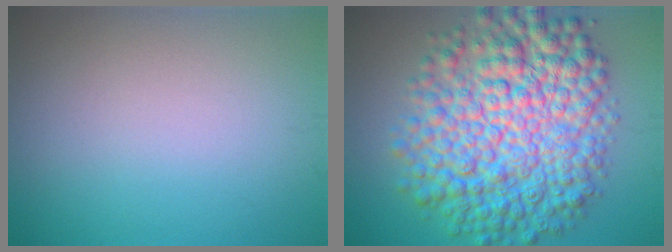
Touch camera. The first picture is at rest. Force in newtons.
{"total": 11.9, "press": 11.9, "slide": 0.1}